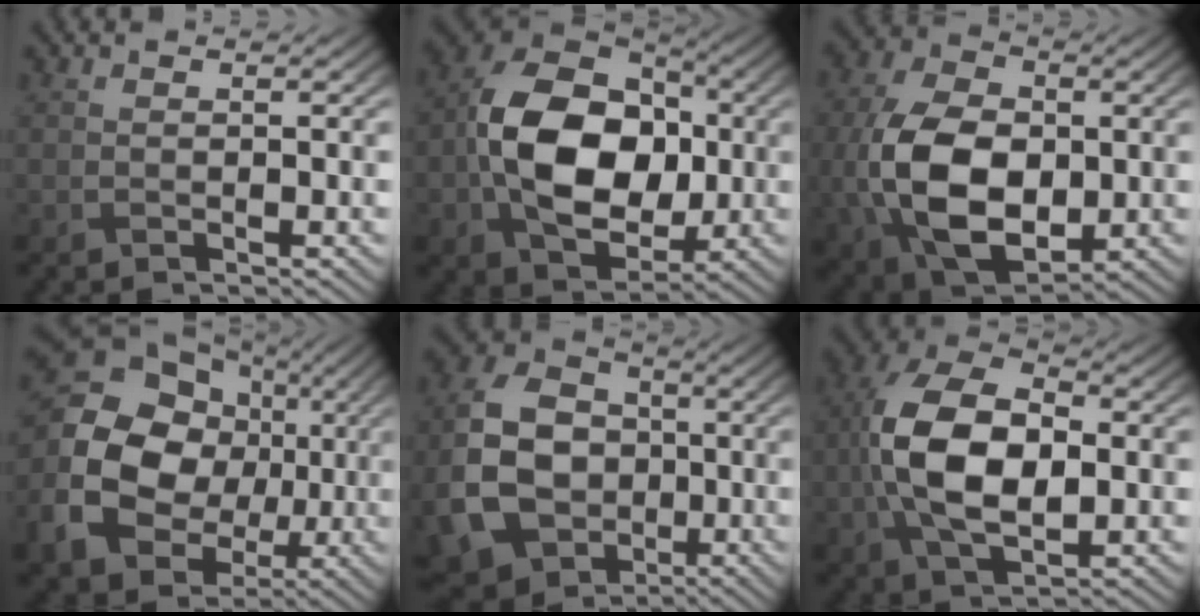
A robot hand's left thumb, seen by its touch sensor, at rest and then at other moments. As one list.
[{"total": 14.4, "force": [-1.0, 10.3, 10.0], "torque": [-0.196, 0.006, -0.018]}, {"total": 13.4, "force": [-1.8, 9.0, 9.8], "torque": [-0.250, -0.024, -0.023]}, {"total": 16.1, "force": [-1.9, 13.0, 9.3], "torque": [-0.222, -0.013, -0.027]}, {"total": 14.1, "force": [-2.5, 11.2, 8.2], "torque": [-0.221, -0.021, -0.049]}, {"total": 12.8, "force": [-1.0, 7.3, 10.4], "torque": [-0.222, 0.006, -0.023]}]